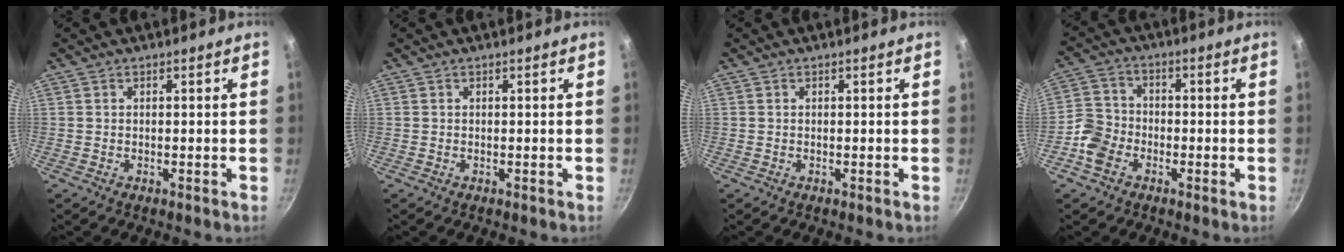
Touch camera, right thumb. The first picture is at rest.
{"total": 0.0}
{"total": 0.0}
{"total": 6.7, "force": [-3.2, 5.1, 2.9], "torque": [-0.039, 0.026, -0.074]}